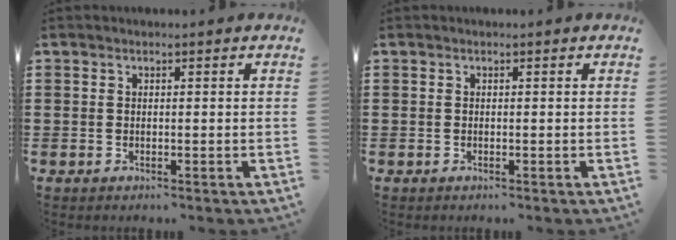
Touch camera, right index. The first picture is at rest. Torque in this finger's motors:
{"motor_torque": [0.30, 0.26, -0.01, 0.00]}